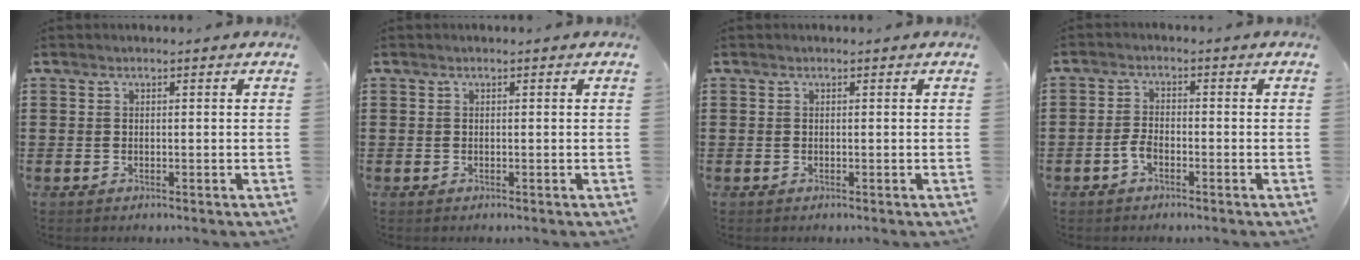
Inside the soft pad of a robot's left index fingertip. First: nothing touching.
{"total": 0.0}
{"total": 0.0}
{"total": 2.6, "force": [-1.2, 1.2, 2.0], "torque": [-0.052, -0.001, -0.028]}